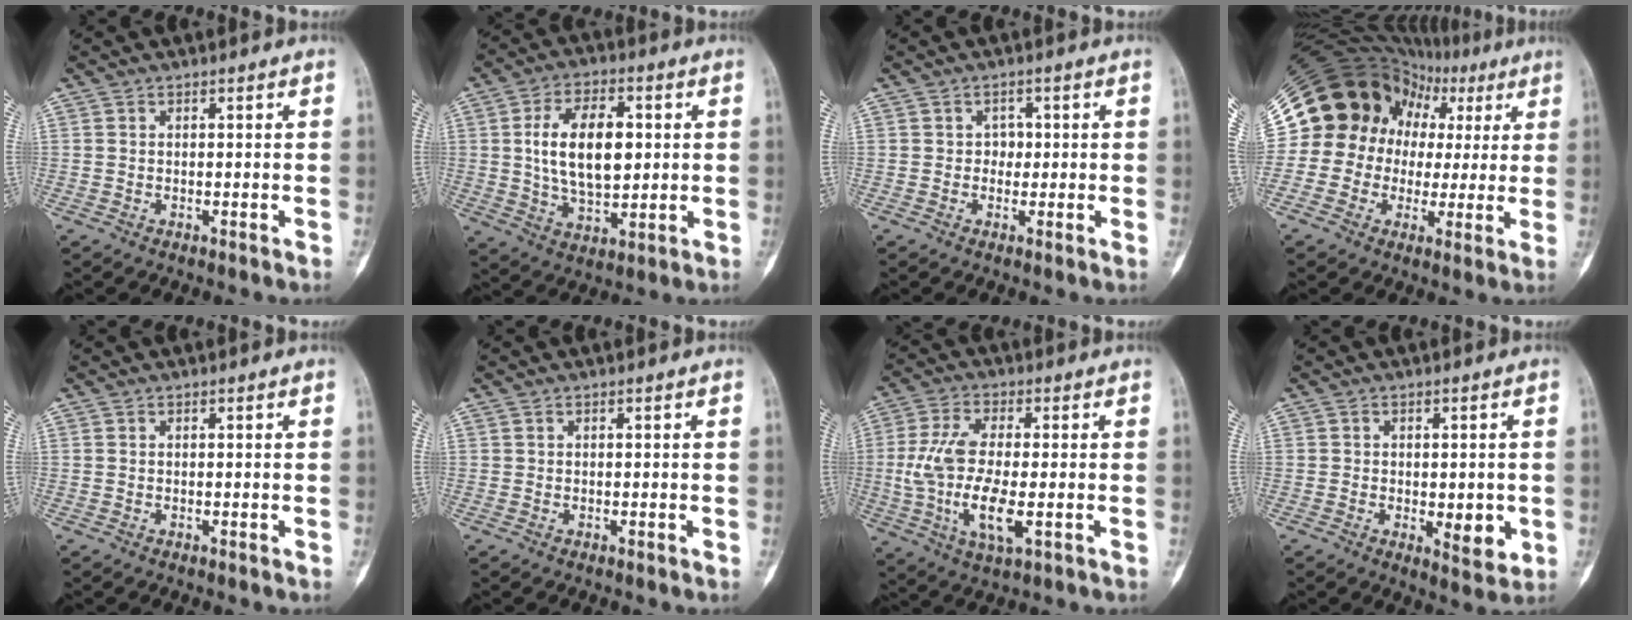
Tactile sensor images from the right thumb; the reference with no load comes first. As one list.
[{"total": 13.8, "force": [1.8, 7.7, 11.3], "torque": [-0.178, -0.003, 0.034]}, {"total": 1.9, "force": [0.1, 1.6, 1.0], "torque": [0.001, 0.005, -0.006]}, {"total": 24.9, "force": [4.1, 21.6, 11.8], "torque": [-0.211, 0.094, 0.077]}, {"total": 0.0}, {"total": 0.0}, {"total": 13.3, "force": [-1.7, 5.0, 12.2], "torque": [-0.269, -0.002, -0.033]}, {"total": 6.0, "force": [-1.1, 3.0, 5.1], "torque": [-0.060, -0.009, -0.011]}]